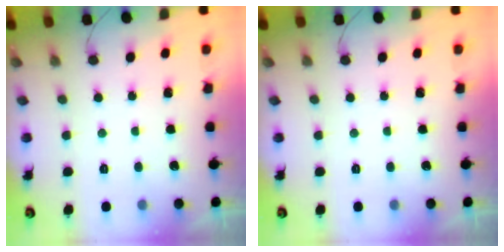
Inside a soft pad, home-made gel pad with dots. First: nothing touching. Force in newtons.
{"total": 0.0}